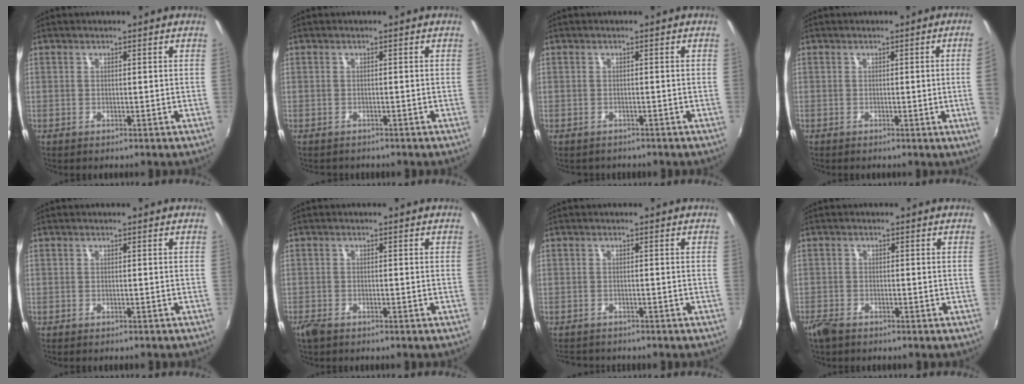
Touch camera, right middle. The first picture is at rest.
{"total": 1.1, "force": [-0.9, 0.5, 0.1], "torque": [-0.007, -0.003, -0.013]}
{"total": 1.2, "force": [-1.0, 0.7, 0.1], "torque": [-0.007, -0.003, -0.013]}
{"total": 4.4, "force": [0.2, -2.1, 3.8], "torque": [-0.059, -0.008, 0.007]}
{"total": 0.8, "force": [-0.7, 0.2, 0.2], "torque": [-0.006, -0.003, -0.011]}
{"total": 2.4, "force": [-1.9, 1.0, 1.1], "torque": [-0.030, -0.007, -0.038]}
{"total": 3.8, "force": [-3.5, 1.2, 0.9], "torque": [-0.025, -0.013, -0.058]}
{"total": 3.2, "force": [-2.5, 1.2, 1.4], "torque": [-0.040, -0.008, -0.053]}